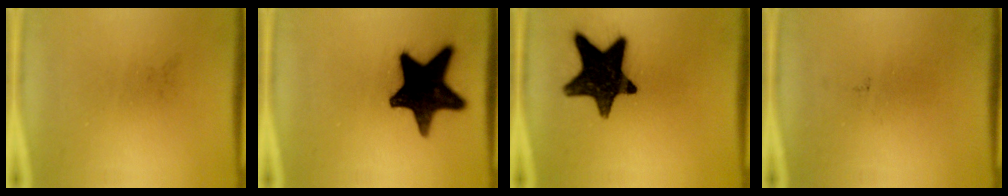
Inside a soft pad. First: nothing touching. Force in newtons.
{"total": 19.6}
{"total": 16.6}
{"total": 0.0}